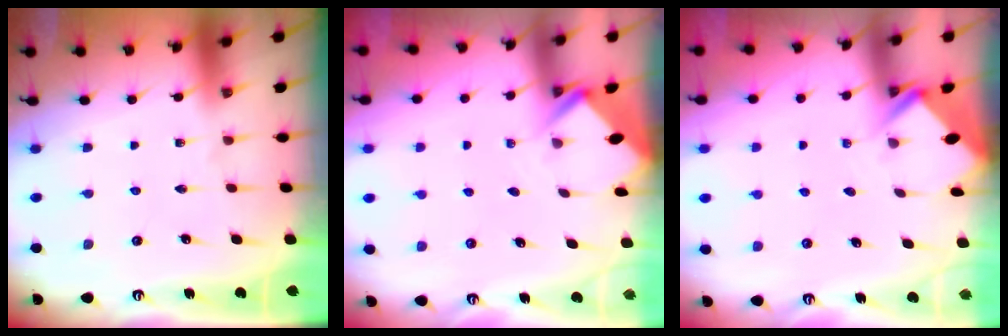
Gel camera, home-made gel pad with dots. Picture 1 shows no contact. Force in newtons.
{"total": 2.7, "press": 2.7, "slide": 0.2}
{"total": 2.9, "press": 2.9, "slide": 0.2}